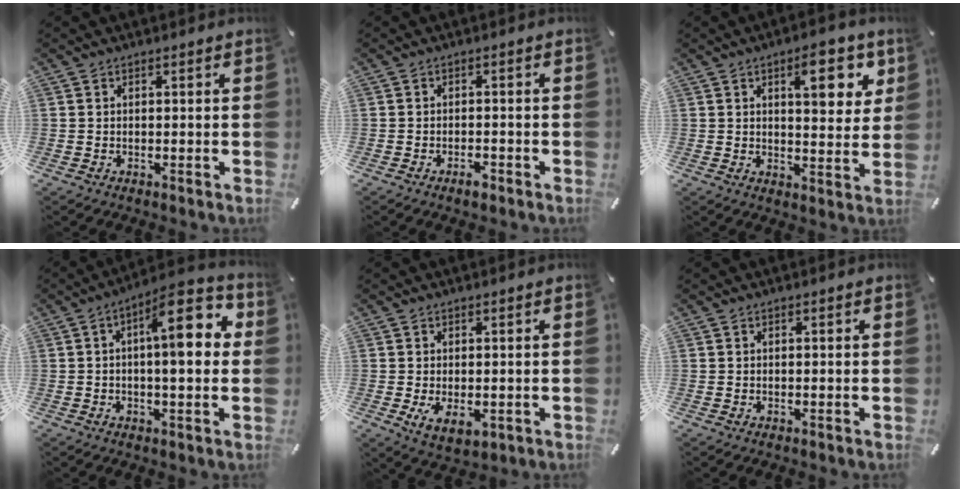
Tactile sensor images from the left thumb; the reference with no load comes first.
{"total": 2.5, "force": [-1.7, 1.1, 1.5], "torque": [-0.024, 0.007, -0.032]}
{"total": 11.0, "force": [5.5, 4.3, 8.5], "torque": [-0.100, -0.029, 0.084]}
{"total": 13.7, "force": [2.8, 4.5, 12.6], "torque": [-0.172, -0.018, 0.039]}
{"total": 4.6, "force": [-0.8, 2.7, 3.6], "torque": [-0.072, -0.005, -0.014]}
{"total": 0.0}